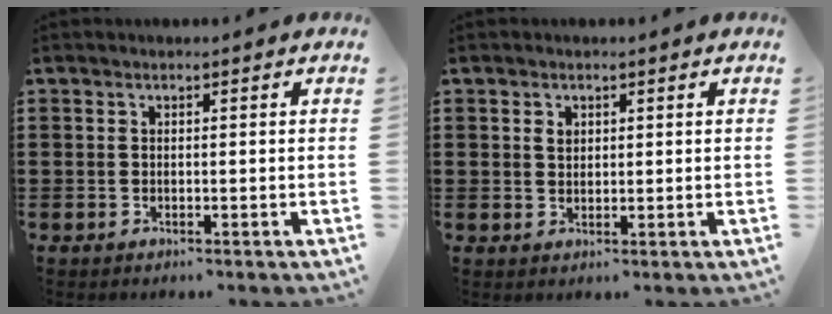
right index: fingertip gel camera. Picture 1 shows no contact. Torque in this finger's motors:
{"motor_torque": [0.23, -0.19, 0.07, 0.02]}